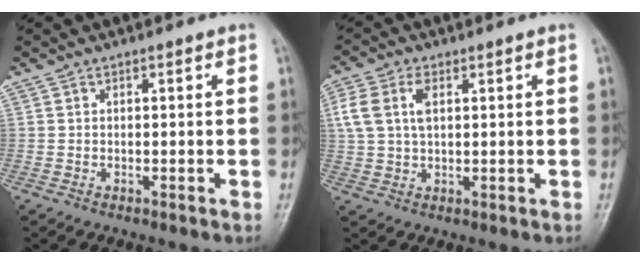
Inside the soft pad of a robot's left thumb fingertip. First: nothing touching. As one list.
[{"total": 6.3, "force": [2.0, 3.4, 5.0], "torque": [-0.115, 0.011, 0.041]}]